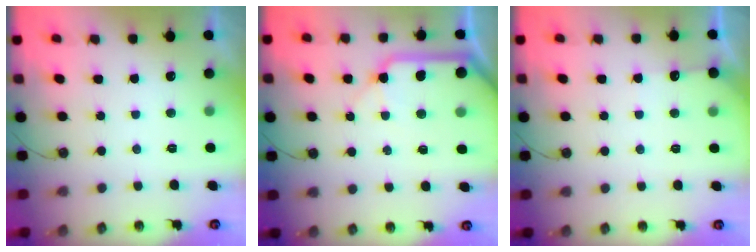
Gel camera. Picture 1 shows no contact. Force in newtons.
{"total": 12.0, "press": 11.9, "slide": 1.6}
{"total": 2.9, "press": 2.8, "slide": 0.4}